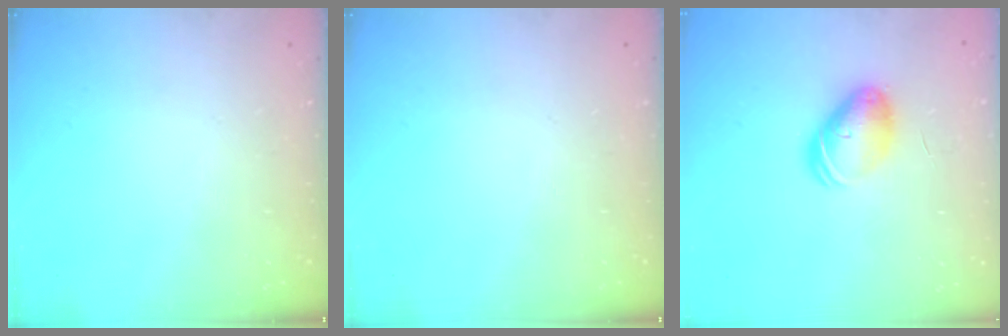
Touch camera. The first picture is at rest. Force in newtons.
{"total": 0.0}
{"total": 9.0, "press": 8.9, "slide": 1.3}